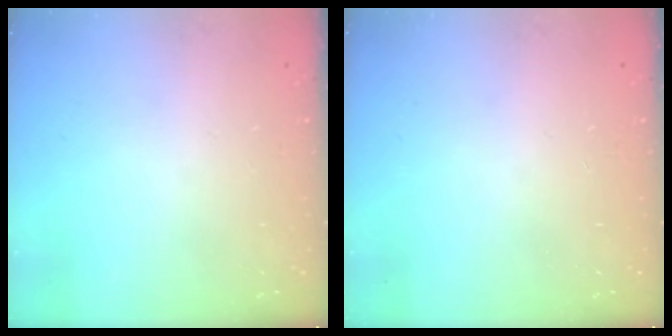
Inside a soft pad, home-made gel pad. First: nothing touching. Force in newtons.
{"total": 7.3, "press": 1.3, "slide": 7.2}